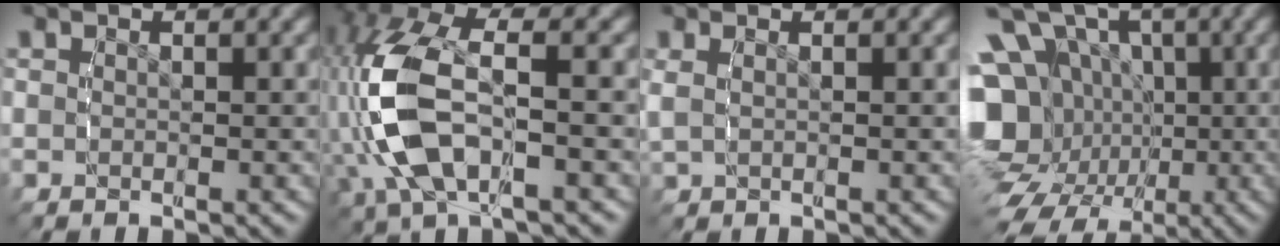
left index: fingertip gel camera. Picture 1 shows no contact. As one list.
[{"total": 8.6, "force": [-1.5, 4.4, 7.2], "torque": [-0.197, -0.011, -0.022]}, {"total": 1.1, "force": [0.1, 0.8, 0.7], "torque": [-0.028, 0.000, 0.004]}, {"total": 13.5, "force": [-2.9, 11.4, 6.7], "torque": [-0.145, -0.062, -0.046]}]